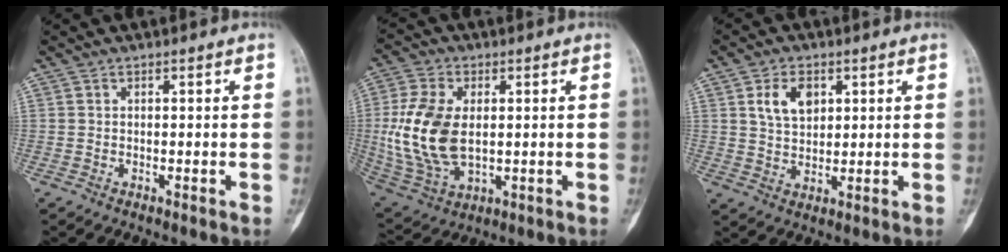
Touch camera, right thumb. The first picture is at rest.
{"total": 15.5, "force": [0.5, 9.3, 12.5], "torque": [-0.258, -0.007, 0.022]}
{"total": 6.7, "force": [2.5, 4.3, 4.4], "torque": [-0.063, -0.010, 0.049]}